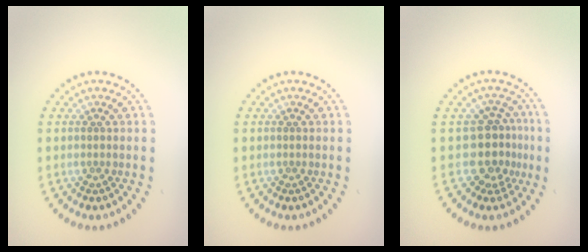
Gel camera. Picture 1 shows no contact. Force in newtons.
{"total": 0.0}
{"total": 3.2, "press": 2.5, "slide": 2.0}